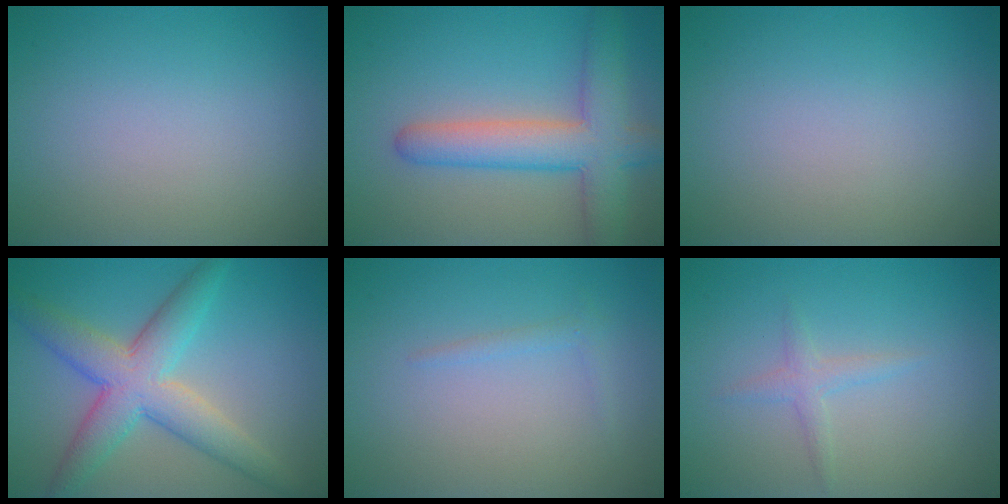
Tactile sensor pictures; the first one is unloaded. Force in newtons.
{"total": 6.3, "press": 6.3, "slide": 0.4}
{"total": 0.0}
{"total": 6.5, "press": 6.5, "slide": 0.3}
{"total": 0.9, "press": 0.9, "slide": 0.0}
{"total": 1.4, "press": 1.4, "slide": 0.1}